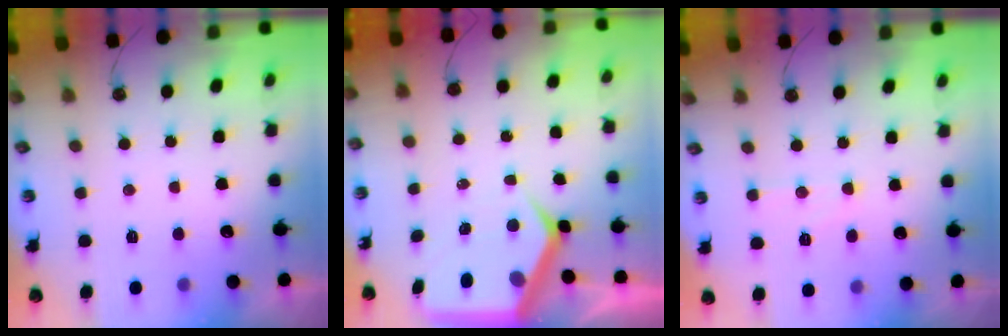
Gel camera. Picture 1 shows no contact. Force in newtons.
{"total": 9.4, "press": 9.3, "slide": 1.3}
{"total": 5.5, "press": 5.5, "slide": 0.4}